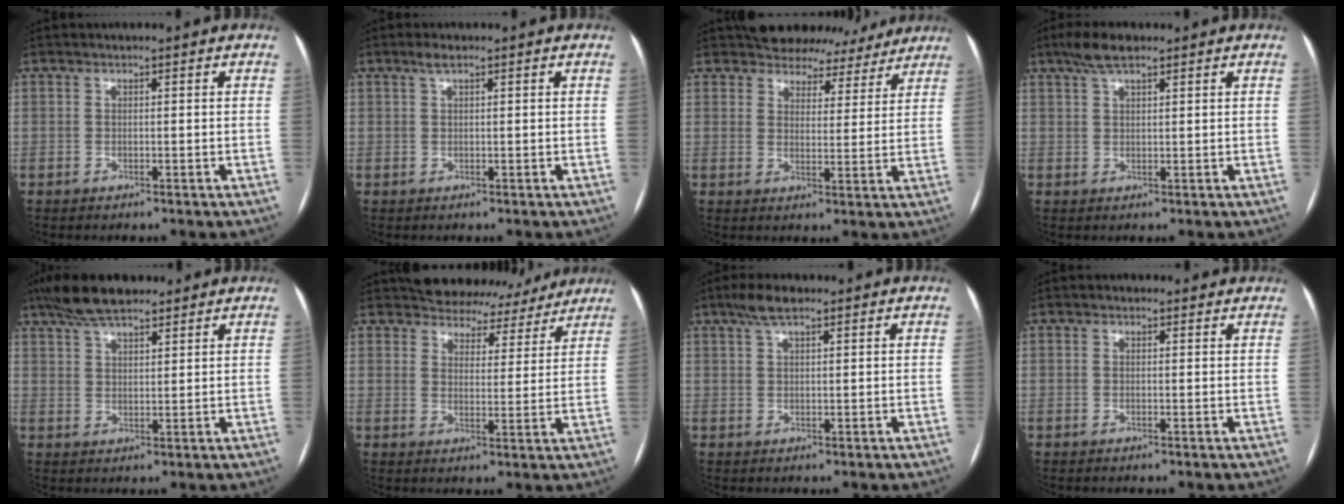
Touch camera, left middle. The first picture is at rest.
{"total": 1.3, "force": [0.9, 0.3, 0.9], "torque": [-0.020, 0.007, 0.018]}
{"total": 10.1, "force": [9.3, 4.0, 0.2], "torque": [0.022, 0.002, 0.103]}
{"total": 4.3, "force": [3.1, 1.2, 2.7], "torque": [-0.060, 0.014, 0.058]}
{"total": 8.8, "force": [6.9, 2.7, 4.8], "torque": [-0.088, 0.026, 0.122]}
{"total": 10.9, "force": [10.1, 4.0, 0.6], "torque": [0.014, 0.000, 0.117]}
{"total": 3.8, "force": [2.7, 1.1, 2.5], "torque": [-0.056, 0.013, 0.050]}
{"total": 1.5, "force": [1.1, 1.0, 0.3], "torque": [-0.004, 0.009, 0.009]}